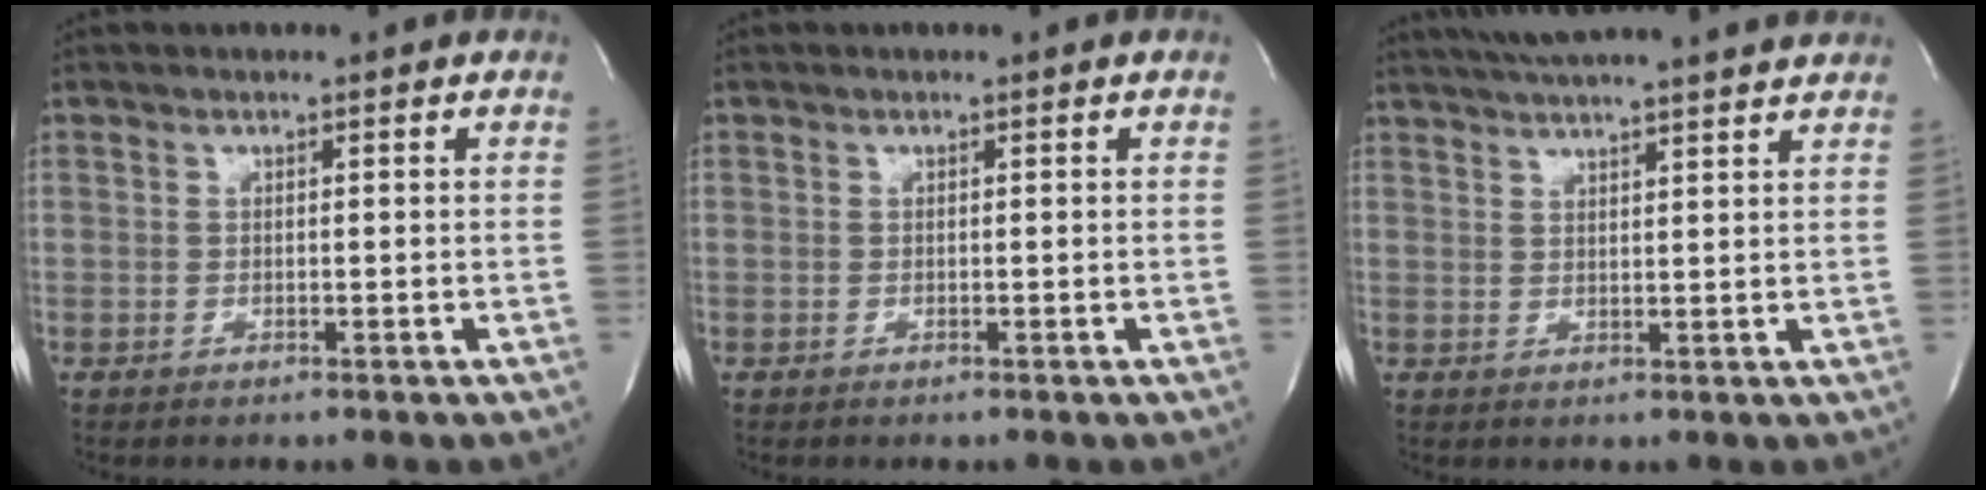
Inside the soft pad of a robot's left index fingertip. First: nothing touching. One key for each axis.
{"total": 0.0}
{"total": 16.9, "fx": 15.3, "fy": 0.8, "fz": 7.3, "tx": -0.127, "ty": 0.031, "tz": 0.207}